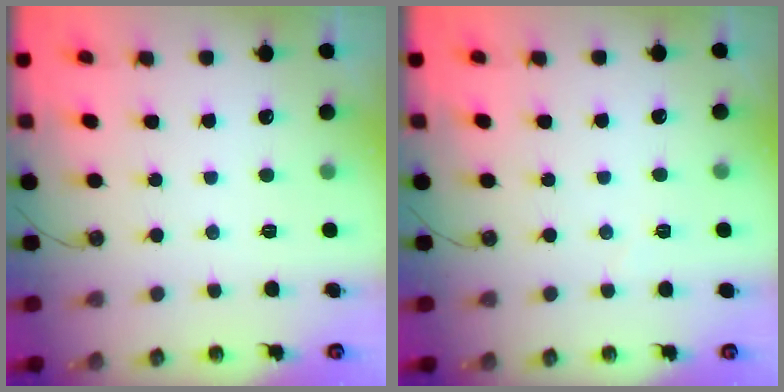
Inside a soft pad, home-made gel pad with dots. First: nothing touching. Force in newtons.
{"total": 2.1, "press": 1.9, "slide": 0.7}